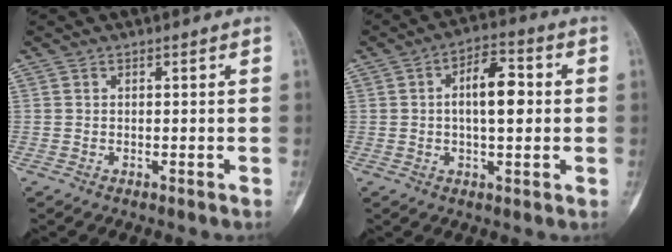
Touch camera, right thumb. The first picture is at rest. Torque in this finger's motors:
{"motor_torque": [-0.65, 0.99, 0.11, 0.08, -0.03]}